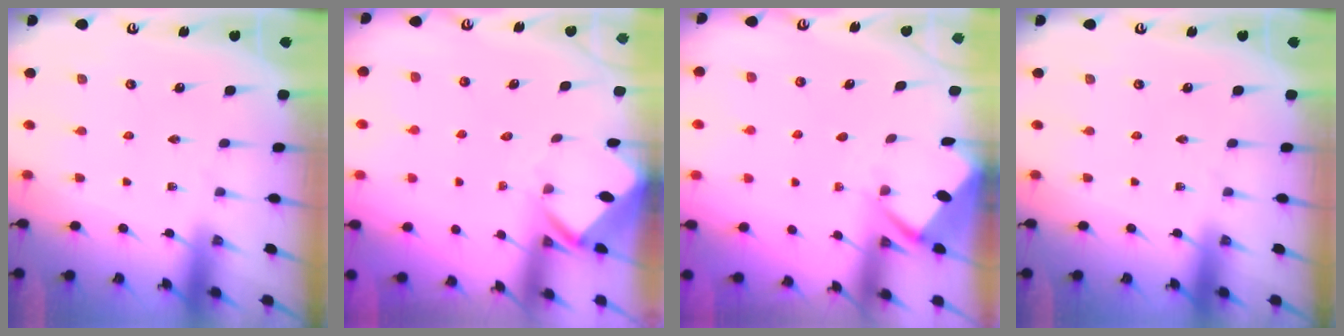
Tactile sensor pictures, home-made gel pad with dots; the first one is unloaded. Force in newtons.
{"total": 2.5, "press": 2.5, "slide": 0.1}
{"total": 2.6, "press": 2.6, "slide": 0.4}
{"total": 0.0}